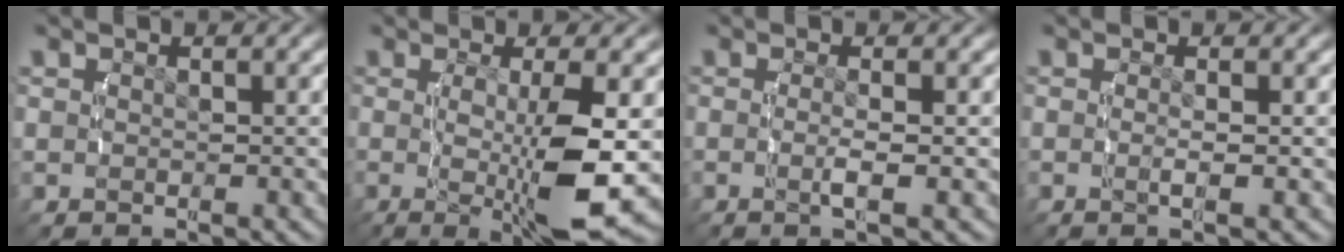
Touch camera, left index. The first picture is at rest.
{"total": 7.8, "force": [-1.0, 1.3, 7.7], "torque": [-0.133, -0.018, -0.004]}
{"total": 2.1, "force": [-0.6, -0.1, 2.0], "torque": [-0.047, -0.009, -0.008]}
{"total": 1.6, "force": [-0.5, -0.1, 1.6], "torque": [-0.037, -0.008, -0.007]}